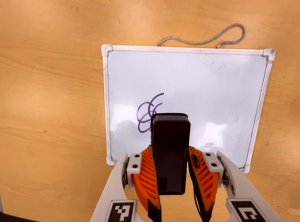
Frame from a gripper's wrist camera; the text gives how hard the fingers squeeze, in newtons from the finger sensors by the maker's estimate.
{"total": 5.8, "left": 4.2, "right": 7.5}